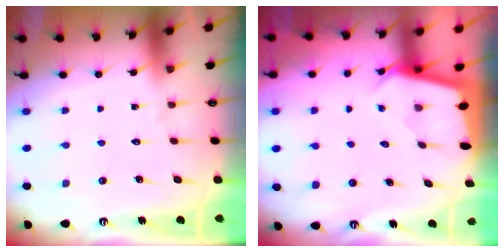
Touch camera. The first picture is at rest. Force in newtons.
{"total": 2.4, "press": 2.4, "slide": 0.2}